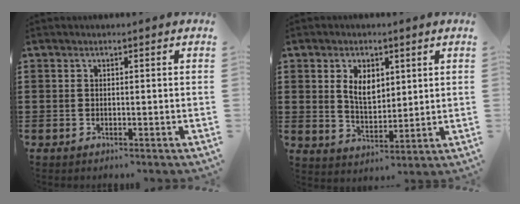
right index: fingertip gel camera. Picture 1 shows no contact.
{"total": 5.3, "force": [1.7, 3.4, 3.8], "torque": [-0.077, 0.008, 0.027]}